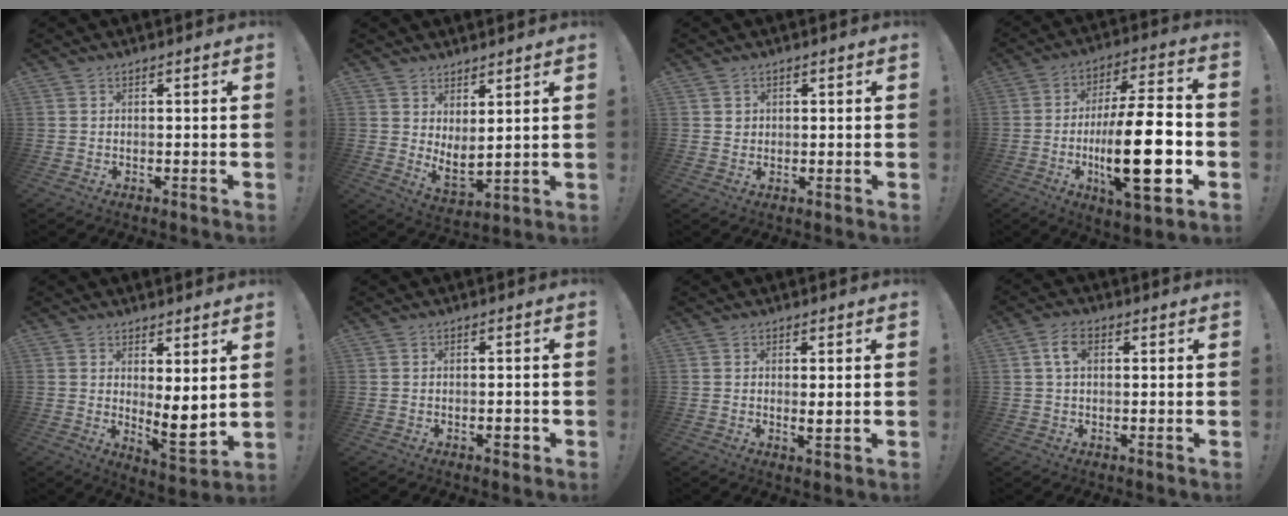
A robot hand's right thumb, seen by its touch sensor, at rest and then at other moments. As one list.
[{"total": 5.3, "force": [4.8, 1.4, 1.9], "torque": [-0.039, -0.037, 0.090]}, {"total": 1.6, "force": [0.5, 1.5, 0.2], "torque": [0.003, -0.001, 0.008]}, {"total": 24.4, "force": [-5.1, 7.2, 22.8], "torque": [-0.381, -0.002, -0.083]}, {"total": 6.0, "force": [2.1, 1.4, 5.4], "torque": [-0.055, -0.049, 0.039]}, {"total": 1.7, "force": [-0.9, 0.6, 1.3], "torque": [-0.011, -0.001, -0.015]}, {"total": 2.1, "force": [0.5, 0.1, 2.0], "torque": [-0.021, -0.012, 0.005]}, {"total": 5.4, "force": [1.5, 3.2, 4.1], "torque": [-0.073, 0.007, 0.028]}]